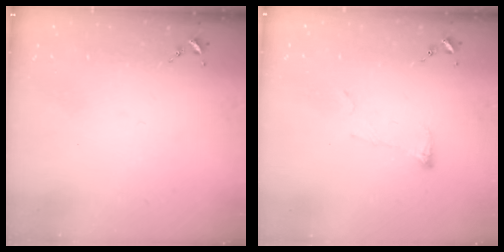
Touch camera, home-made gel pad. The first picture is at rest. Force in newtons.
{"total": 5.5, "press": 5.5, "slide": 0.4}